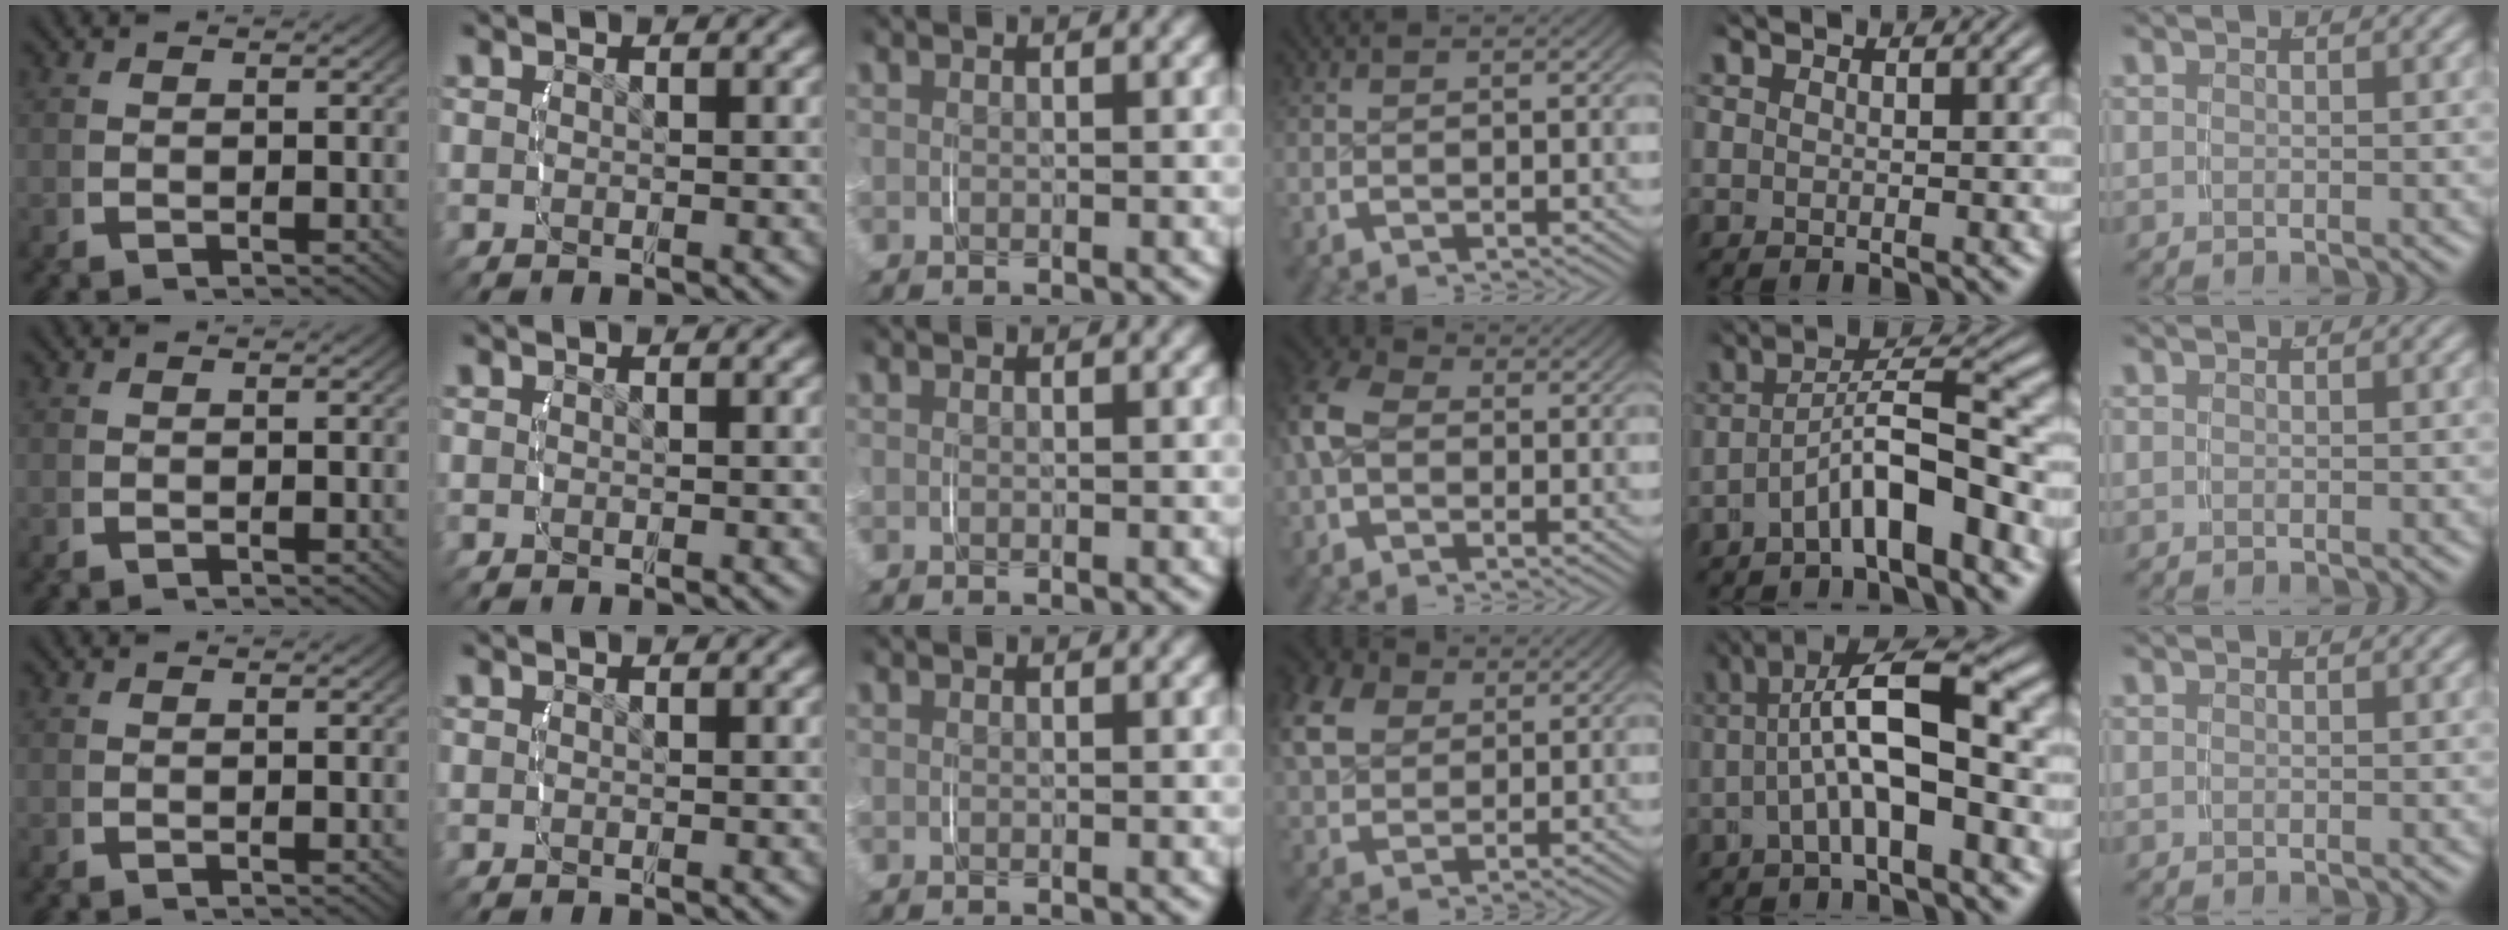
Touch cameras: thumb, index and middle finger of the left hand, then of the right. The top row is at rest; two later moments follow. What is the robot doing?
{"motion": "grasp_and_lifting", "object": "velcro strap"}